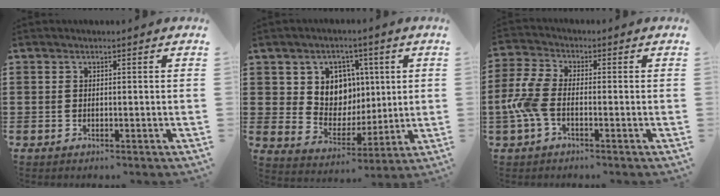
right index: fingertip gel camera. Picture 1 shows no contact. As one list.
[{"total": 7.9, "force": [2.9, 7.0, 2.2], "torque": [-0.071, -0.011, 0.054]}, {"total": 6.2, "force": [-1.8, 3.1, 5.1], "torque": [-0.137, -0.009, -0.042]}]